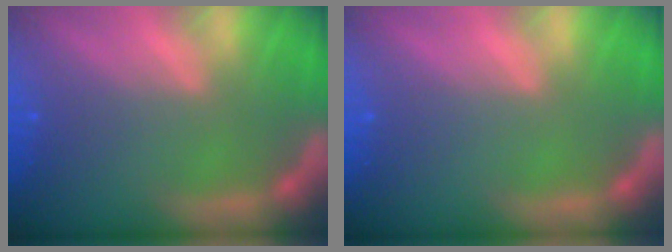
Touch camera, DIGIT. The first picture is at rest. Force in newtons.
{"total": 0.0}